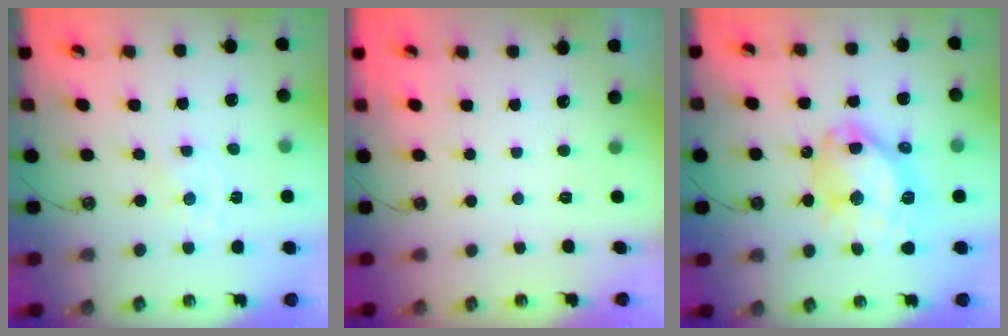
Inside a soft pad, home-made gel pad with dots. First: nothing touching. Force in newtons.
{"total": 0.0}
{"total": 16.6, "press": 16.5, "slide": 2.0}